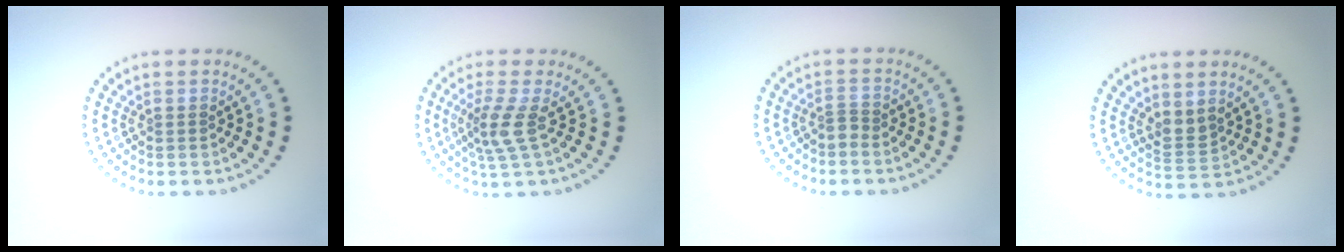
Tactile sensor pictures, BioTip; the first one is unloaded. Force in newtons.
{"total": 3.0, "press": 2.2, "slide": 1.9}
{"total": 0.9, "press": 0.5, "slide": 0.8}
{"total": 1.9, "press": 1.6, "slide": 1.0}